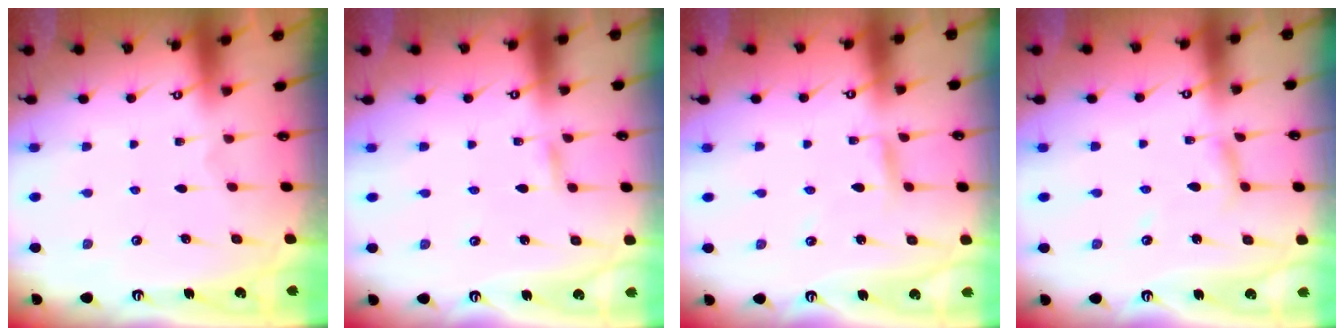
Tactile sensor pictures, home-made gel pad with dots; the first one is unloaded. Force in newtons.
{"total": 1.4, "press": 1.4, "slide": 0.0}
{"total": 3.1, "press": 3.1, "slide": 0.1}
{"total": 5.0, "press": 4.9, "slide": 0.3}